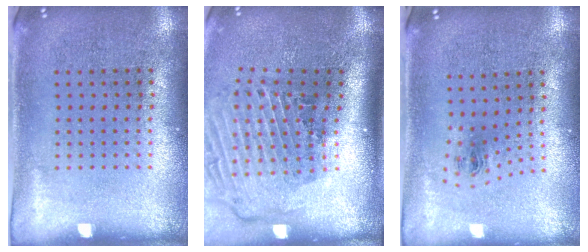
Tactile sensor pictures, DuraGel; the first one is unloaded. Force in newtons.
{"total": 2.9, "press": 2.0, "slide": 2.2}
{"total": 1.0, "press": 0.4, "slide": 0.9}